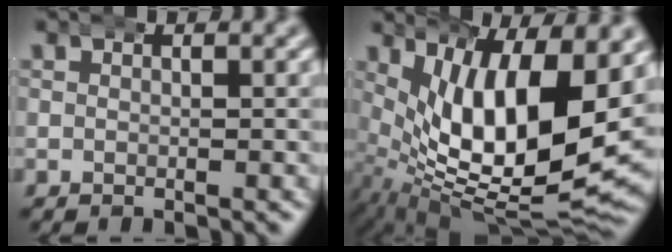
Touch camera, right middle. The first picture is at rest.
{"total": 16.4, "force": [0.4, 8.0, 14.3], "torque": [-0.239, -0.043, 0.031]}